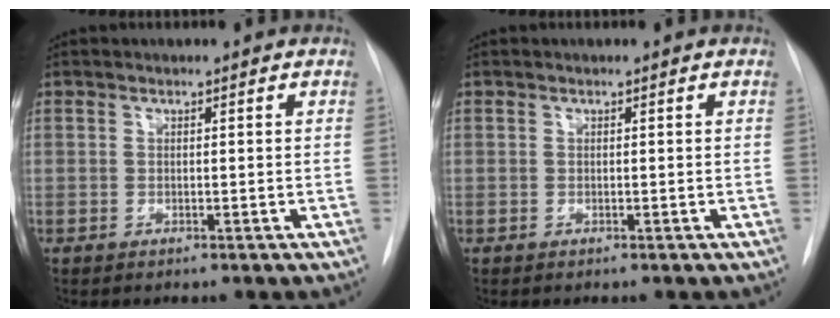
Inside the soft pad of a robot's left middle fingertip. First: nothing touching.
{"total": 0.0}